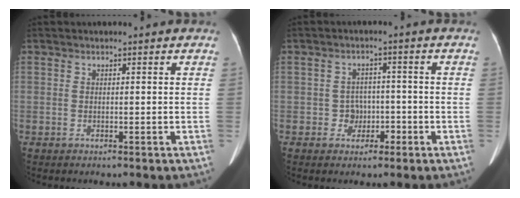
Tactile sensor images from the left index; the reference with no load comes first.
{"total": 3.0, "force": [-1.2, 2.7, 0.8], "torque": [-0.009, 0.010, -0.018]}